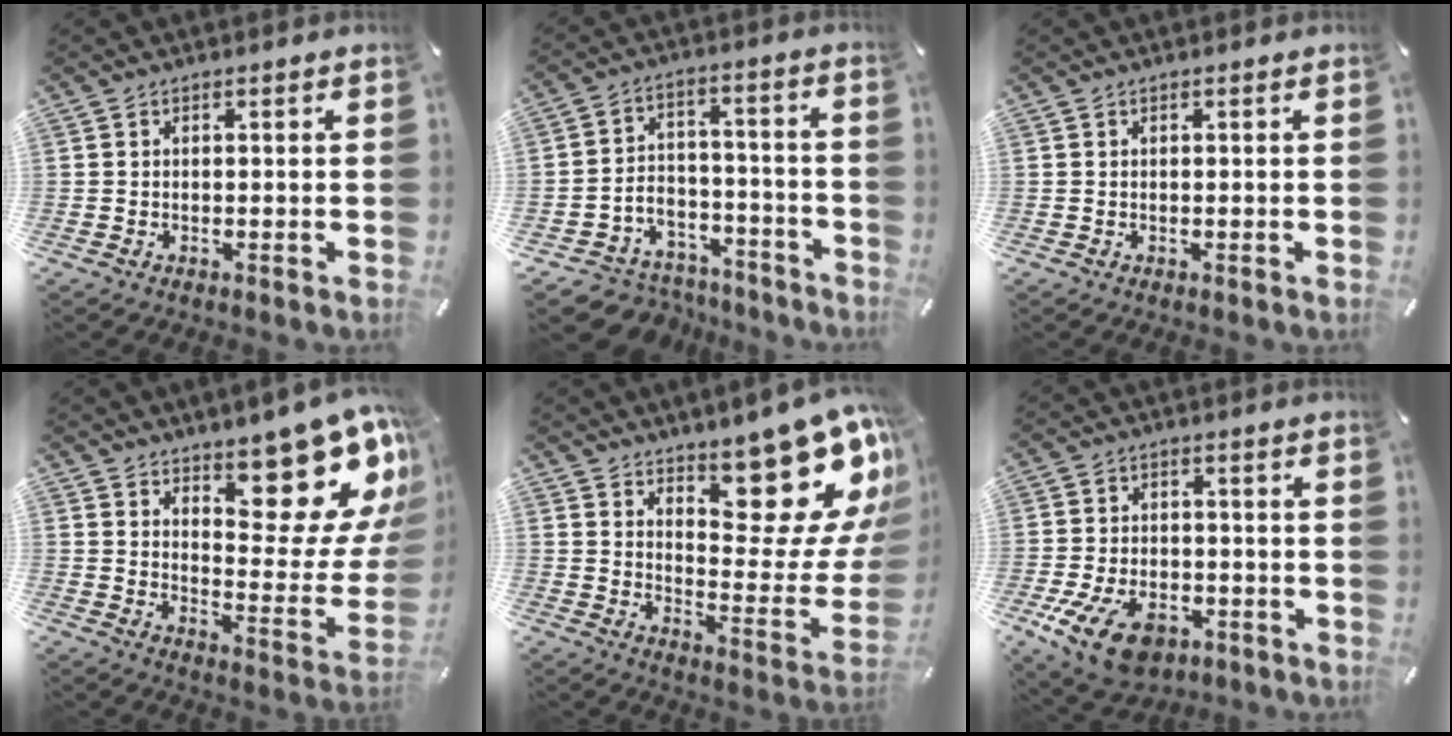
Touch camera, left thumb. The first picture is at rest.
{"total": 7.1, "force": [-4.2, 5.6, 0.8], "torque": [-0.015, 0.023, -0.074]}
{"total": 0.0}
{"total": 18.5, "force": [13.5, 6.9, 10.4], "torque": [-0.099, -0.135, 0.225]}
{"total": 20.1, "force": [14.6, 7.5, 11.5], "torque": [-0.117, -0.138, 0.242]}
{"total": 11.7, "force": [-5.6, 7.2, 7.2], "torque": [-0.138, 0.024, -0.098]}